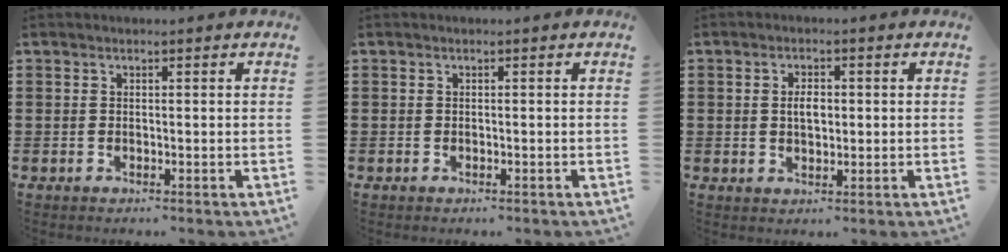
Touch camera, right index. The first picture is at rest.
{"total": 0.0}
{"total": 2.8, "force": [0.2, 1.4, 2.4], "torque": [-0.040, 0.001, 0.001]}